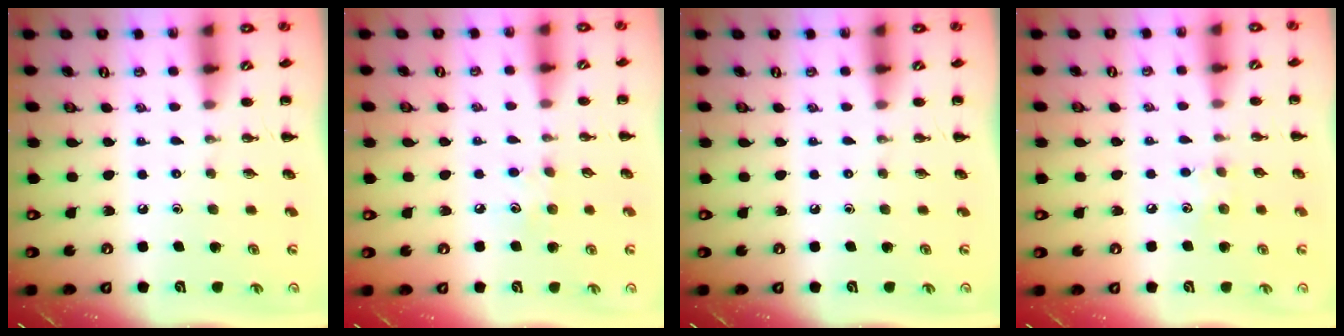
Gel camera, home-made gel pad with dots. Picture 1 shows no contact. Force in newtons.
{"total": 5.0, "press": 4.9, "slide": 1.3}
{"total": 0.0}
{"total": 5.7, "press": 5.6, "slide": 1.5}